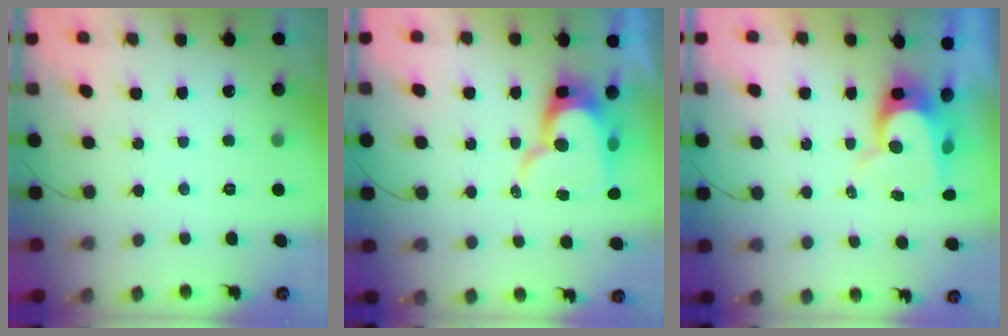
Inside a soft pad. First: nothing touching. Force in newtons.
{"total": 13.4, "press": 13.3, "slide": 1.1}
{"total": 9.0, "press": 9.0, "slide": 0.8}